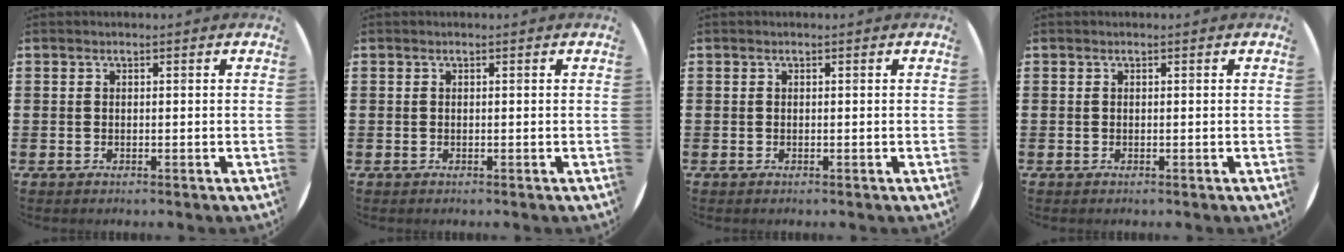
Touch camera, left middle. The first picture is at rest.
{"total": 0.0}
{"total": 0.0}
{"total": 0.0}